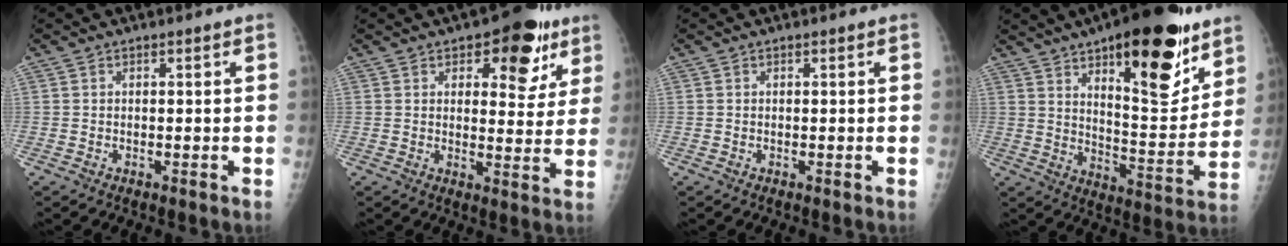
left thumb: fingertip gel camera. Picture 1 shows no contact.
{"total": 12.2, "force": [6.4, 6.3, 8.4], "torque": [-0.056, -0.023, 0.079]}
{"total": 0.0}
{"total": 24.8, "force": [14.2, 8.8, 18.3], "torque": [-0.229, -0.066, 0.218]}